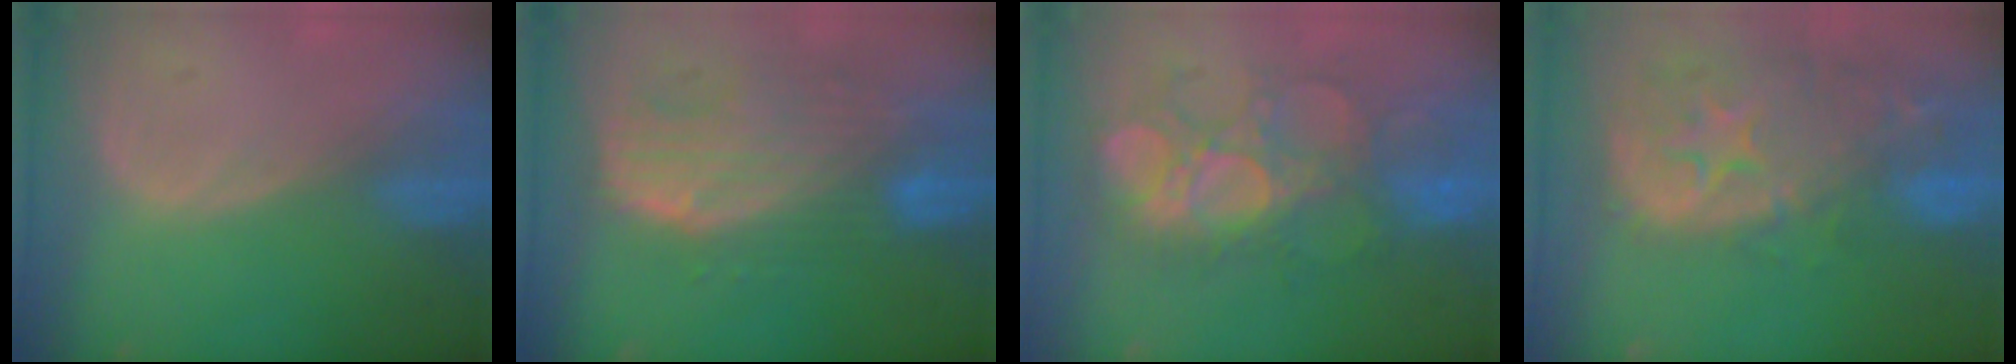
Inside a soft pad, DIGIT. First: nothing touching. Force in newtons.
{"total": 10.1, "press": 8.8, "slide": 4.9}
{"total": 9.6, "press": 9.6, "slide": 0.1}
{"total": 14.0, "press": 11.3, "slide": 8.2}